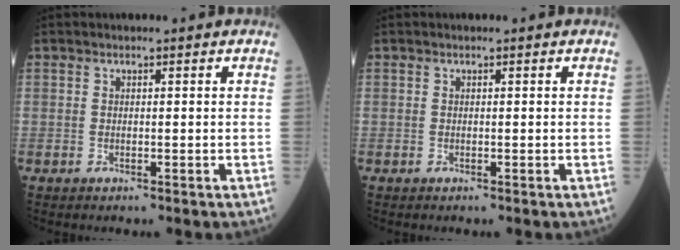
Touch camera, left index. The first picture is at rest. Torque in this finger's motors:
{"motor_torque": [0.01, 0.01, 0.00, 0.01]}